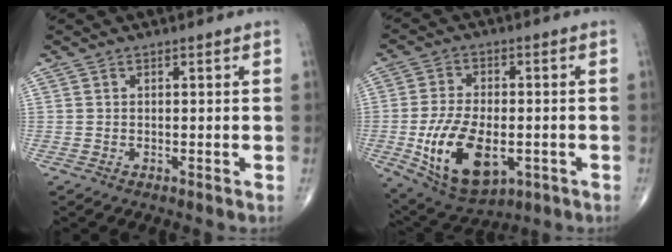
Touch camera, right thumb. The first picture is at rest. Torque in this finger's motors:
{"motor_torque": [-0.14, 1.11, 0.84, 0.61, 0.42]}